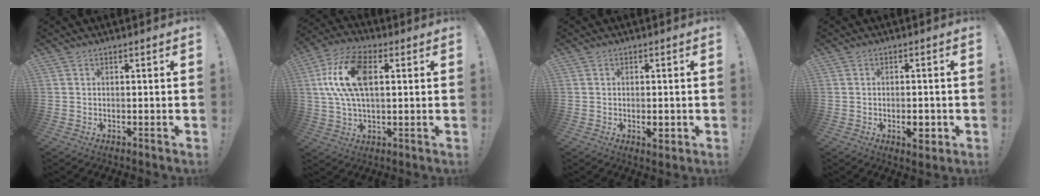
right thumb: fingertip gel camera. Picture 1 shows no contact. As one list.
[{"total": 15.7, "force": [3.4, 8.5, 12.7], "torque": [-0.241, 0.006, 0.062]}, {"total": 2.4, "force": [-0.7, 1.2, 2.0], "torque": [-0.021, 0.000, -0.010]}, {"total": 4.3, "force": [-1.5, 2.2, 3.4], "torque": [-0.033, 0.003, -0.026]}]